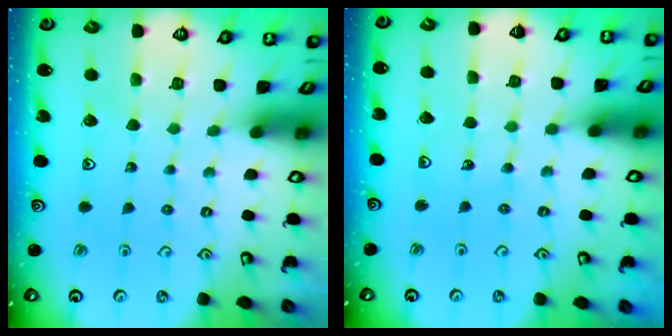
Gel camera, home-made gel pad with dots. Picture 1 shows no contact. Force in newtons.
{"total": 3.8, "press": 3.7, "slide": 0.4}